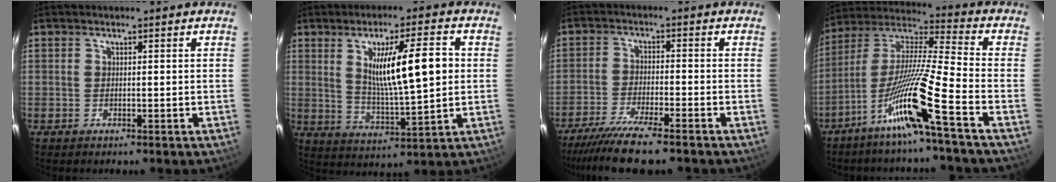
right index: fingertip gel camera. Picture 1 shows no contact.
{"total": 12.5, "force": [2.4, 1.3, 12.1], "torque": [-0.203, -0.001, 0.047]}
{"total": 10.7, "force": [-8.9, 0.1, 5.9], "torque": [-0.092, -0.029, -0.146]}
{"total": 15.9, "force": [-8.1, -1.8, 13.5], "torque": [-0.274, -0.021, -0.158]}